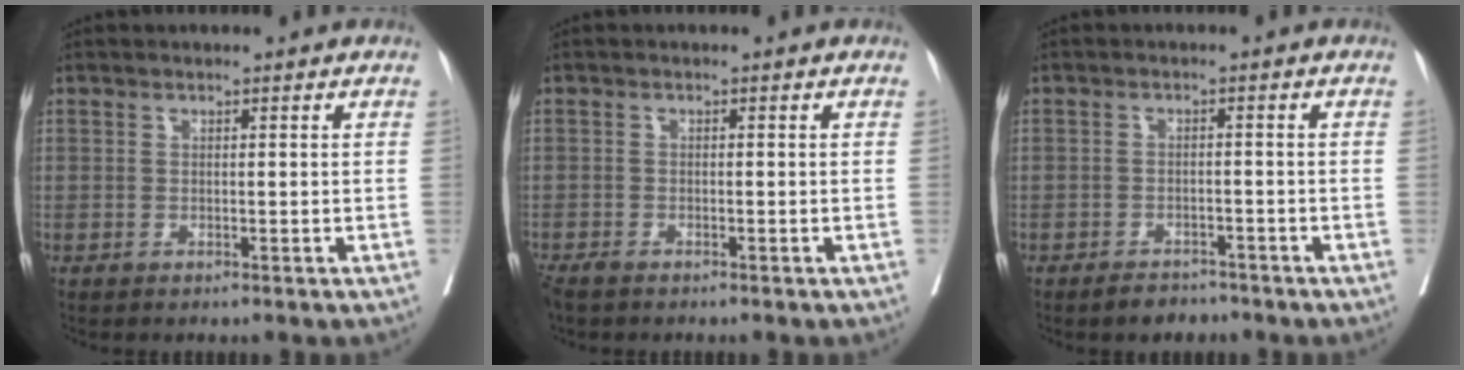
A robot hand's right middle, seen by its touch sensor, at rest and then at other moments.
{"total": 3.0, "force": [-2.4, 1.0, 1.5], "torque": [-0.028, -0.008, -0.040]}
{"total": 3.1, "force": [-2.6, 1.5, 0.8], "torque": [-0.014, 0.003, -0.037]}